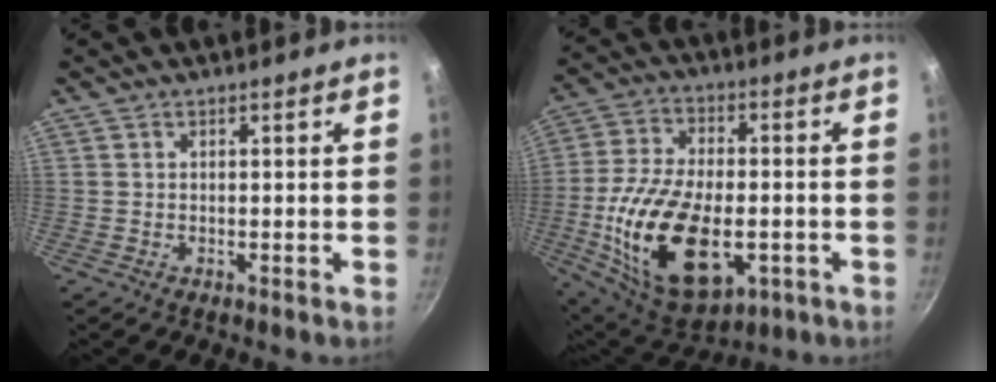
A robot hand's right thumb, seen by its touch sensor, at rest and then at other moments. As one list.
[{"total": 22.6, "force": [-5.1, 12.3, 18.2], "torque": [-0.329, 0.015, -0.076]}]